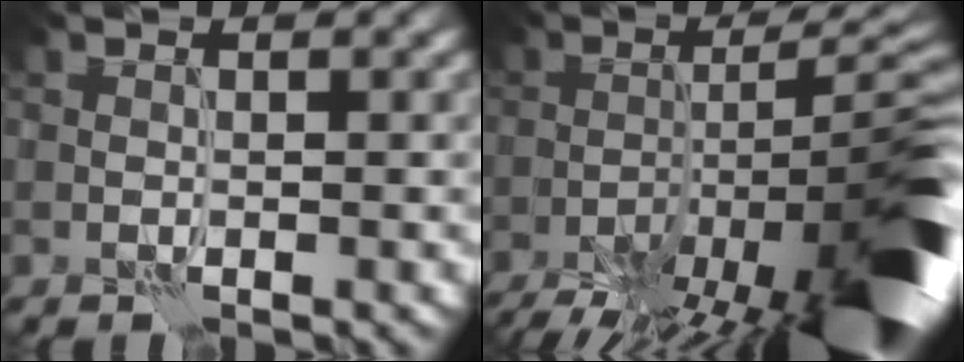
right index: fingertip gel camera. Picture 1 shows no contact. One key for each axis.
{"total": 14.3, "fx": -8.3, "fy": 3.9, "fz": 11.0, "tx": -0.159, "ty": 0.008, "tz": -0.133}